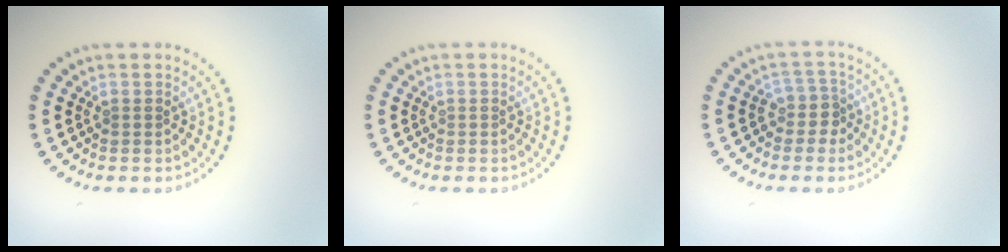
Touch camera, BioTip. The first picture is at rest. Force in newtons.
{"total": 0.0}
{"total": 2.1, "press": 1.5, "slide": 1.4}